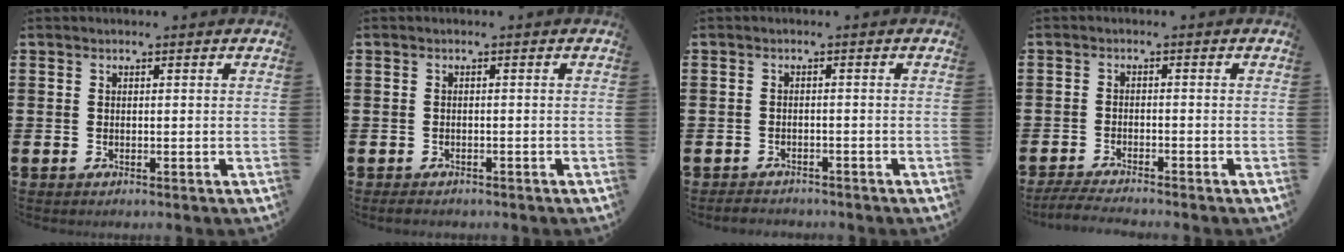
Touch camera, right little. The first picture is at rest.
{"total": 0.6, "force": [-0.4, 0.3, 0.3], "torque": [-0.008, 0.002, -0.011]}
{"total": 1.2, "force": [-1.2, 0.1, -0.1], "torque": [-0.003, 0.001, -0.025]}
{"total": 2.3, "force": [-2.1, -0.1, 1.0], "torque": [-0.015, 0.001, -0.041]}